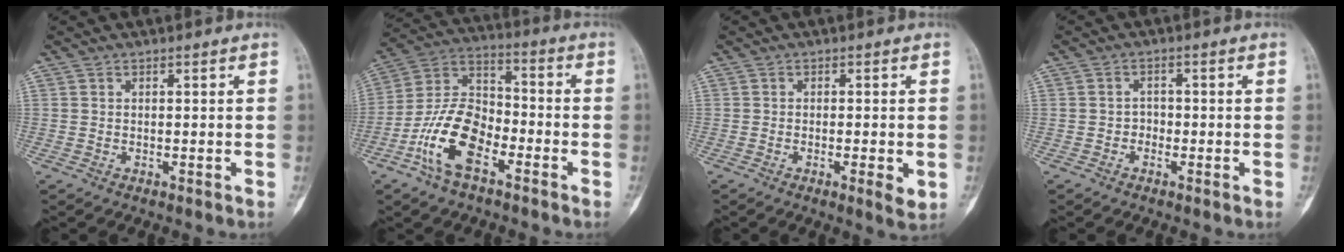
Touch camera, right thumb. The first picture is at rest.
{"total": 14.1, "force": [-6.4, 7.4, 10.2], "torque": [-0.190, 0.046, -0.128]}
{"total": 3.7, "force": [-0.8, 0.9, 3.5], "torque": [-0.057, -0.009, -0.015]}
{"total": 1.7, "force": [-0.8, 1.4, 0.4], "torque": [0.006, 0.009, -0.021]}